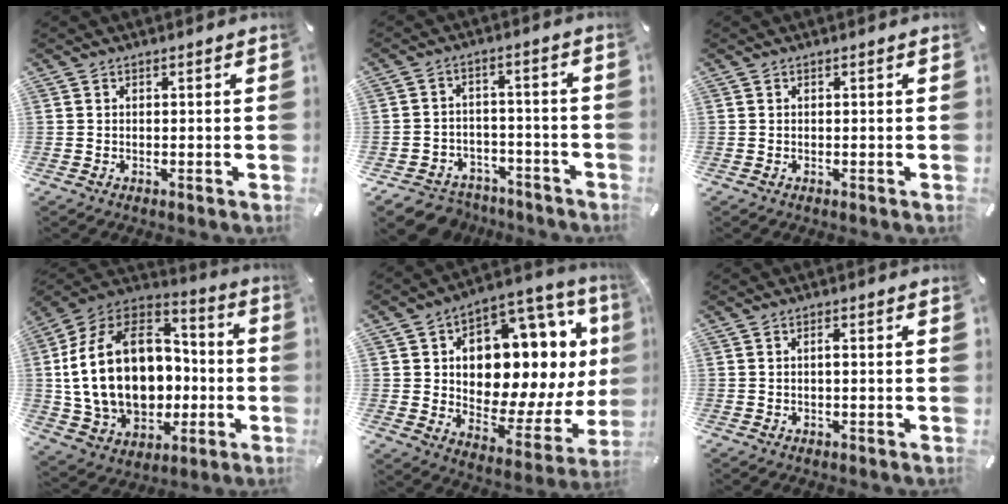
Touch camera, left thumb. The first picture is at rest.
{"total": 6.8, "force": [-4.6, 4.7, 1.6], "torque": [-0.031, 0.028, -0.085]}
{"total": 0.0}
{"total": 23.4, "force": [-0.7, 17.4, 15.6], "torque": [-0.325, 0.004, -0.002]}
{"total": 16.7, "force": [4.9, 10.9, 11.6], "torque": [-0.166, -0.058, 0.079]}
{"total": 1.0, "force": [-0.1, 0.2, 1.0], "torque": [-0.020, -0.002, -0.002]}